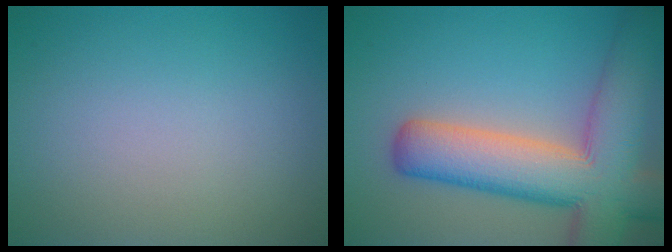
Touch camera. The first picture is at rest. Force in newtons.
{"total": 11.2, "press": 11.2, "slide": 0.8}